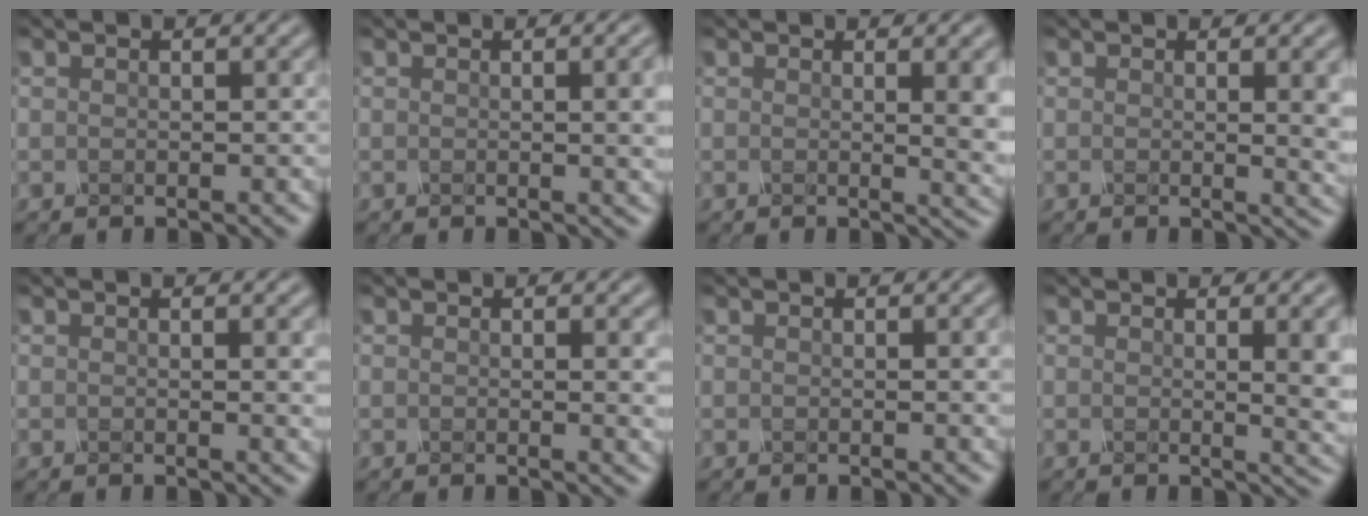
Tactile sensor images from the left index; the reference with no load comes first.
{"total": 4.9, "force": [0.3, 1.9, 4.5], "torque": [-0.030, 0.008, 0.004]}
{"total": 5.8, "force": [0.6, 2.0, 5.3], "torque": [-0.041, -0.002, 0.010]}
{"total": 4.6, "force": [0.5, 1.5, 4.3], "torque": [-0.036, -0.001, 0.007]}
{"total": 2.5, "force": [0.3, 0.8, 2.4], "torque": [-0.020, 0.000, 0.000]}
{"total": 2.6, "force": [0.3, 0.9, 2.4], "torque": [-0.020, -0.001, 0.000]}
{"total": 1.7, "force": [0.2, 0.5, 1.7], "torque": [-0.015, 0.002, -0.002]}
{"total": 6.4, "force": [0.6, 2.3, 5.9], "torque": [-0.042, -0.001, 0.010]}